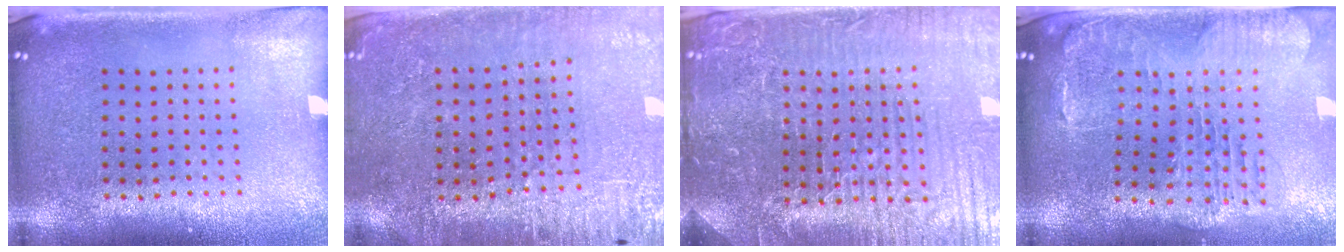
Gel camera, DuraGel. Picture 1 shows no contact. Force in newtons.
{"total": 3.0, "press": 2.8, "slide": 0.8}
{"total": 6.0, "press": 5.5, "slide": 2.4}
{"total": 1.6, "press": 1.5, "slide": 0.4}